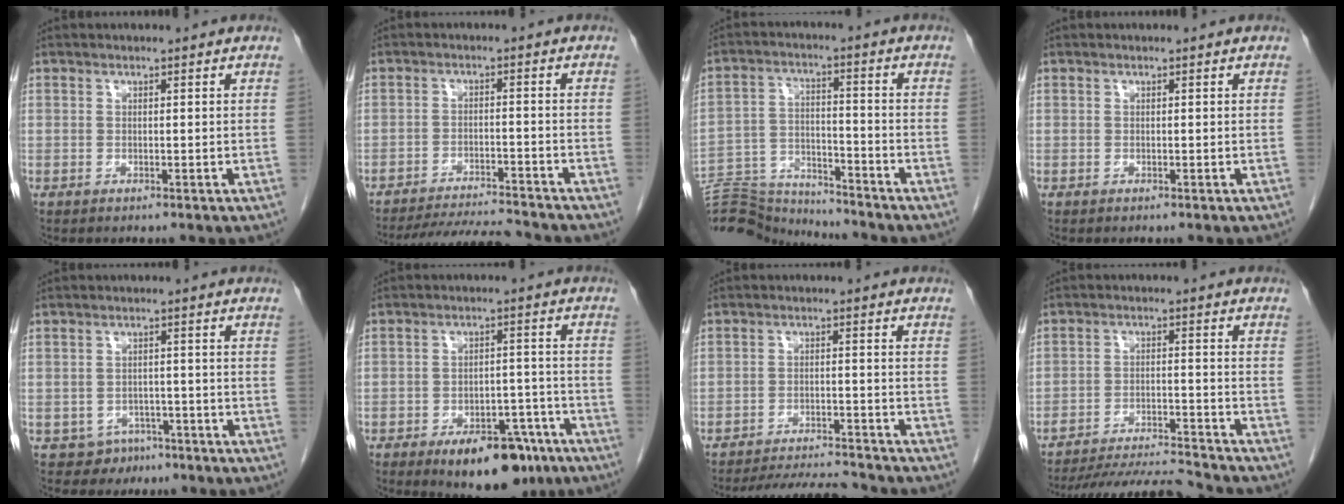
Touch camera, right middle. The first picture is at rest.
{"total": 10.2, "force": [-9.9, 0.0, 2.5], "torque": [-0.038, -0.011, -0.154]}
{"total": 16.8, "force": [-16.2, 2.3, 3.6], "torque": [-0.084, 0.008, -0.262]}
{"total": 0.0}
{"total": 3.9, "force": [-2.5, 3.0, 0.0], "torque": [0.003, 0.012, -0.031]}
{"total": 11.8, "force": [-7.8, 5.2, 7.2], "torque": [-0.079, 0.010, -0.110]}
{"total": 9.6, "force": [-9.4, 0.3, 2.0], "torque": [-0.030, -0.008, -0.145]}
{"total": 12.6, "force": [-12.2, -0.4, 2.8], "torque": [-0.042, -0.009, -0.193]}